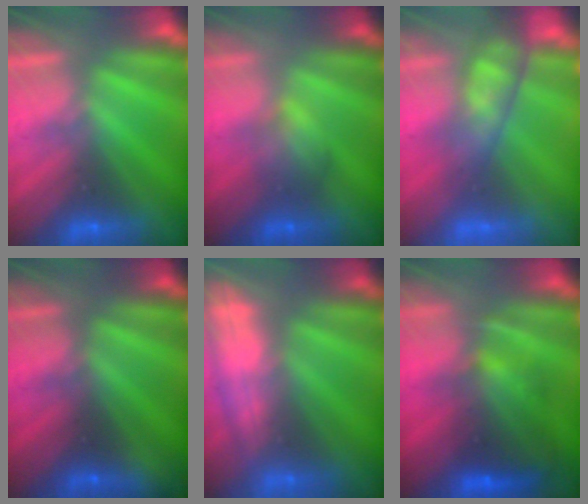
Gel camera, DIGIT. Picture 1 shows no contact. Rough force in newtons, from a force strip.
{"total": 2.0}
{"total": 4.4}
{"total": 1.4}
{"total": 2.7}
{"total": 8.0}